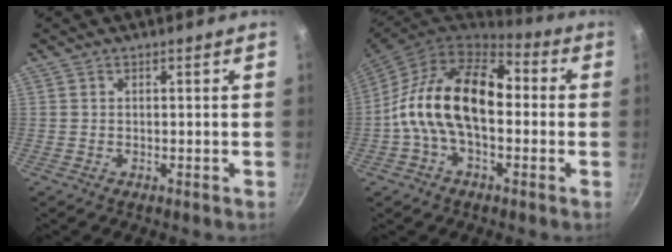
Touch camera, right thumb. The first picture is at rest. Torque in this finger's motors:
{"motor_torque": [1.39, 2.37, 1.14, -1.13, 0.25]}